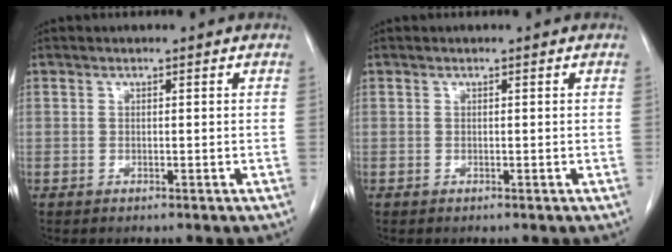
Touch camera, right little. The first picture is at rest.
{"total": 0.0}